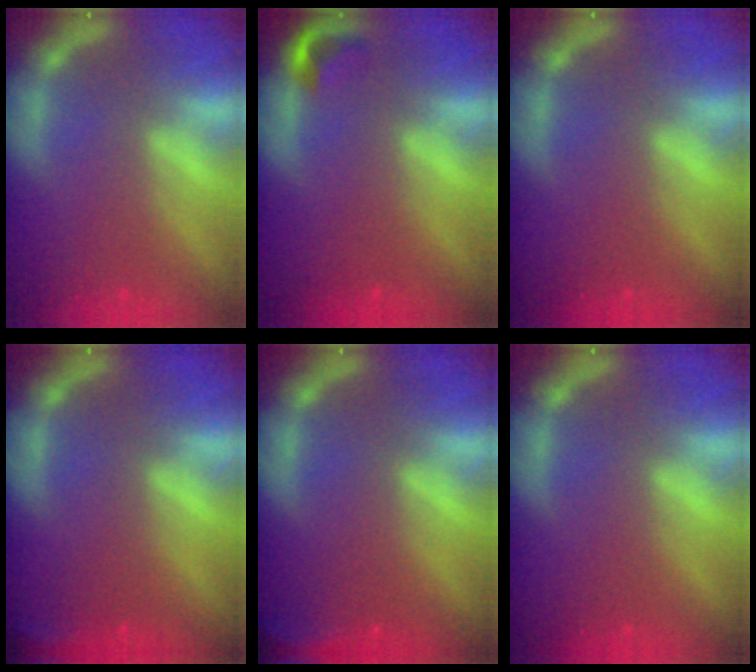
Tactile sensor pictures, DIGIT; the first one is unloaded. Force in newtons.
{"total": 1.9}
{"total": 0.0}
{"total": 1.9}
{"total": 4.0}
{"total": 0.0}